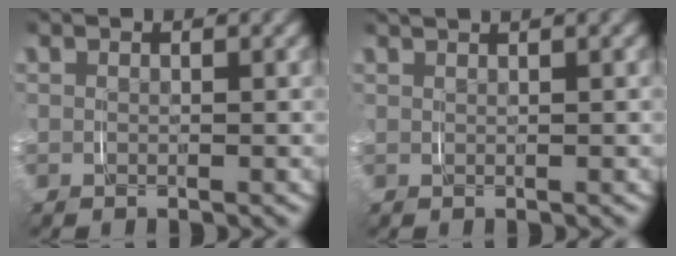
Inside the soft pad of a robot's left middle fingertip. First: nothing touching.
{"total": 1.4, "force": [1.3, -0.1, 0.6], "torque": [-0.003, 0.008, 0.018]}